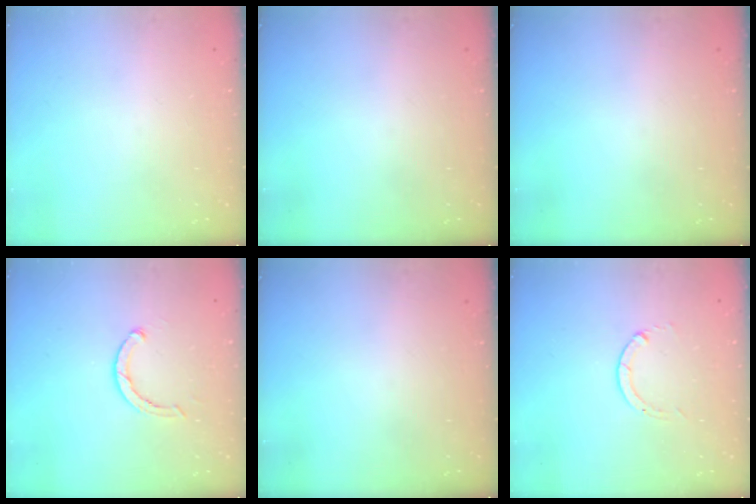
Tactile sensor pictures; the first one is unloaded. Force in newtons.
{"total": 0.0}
{"total": 0.0}
{"total": 3.5, "press": 3.4, "slide": 0.6}
{"total": 0.0}
{"total": 0.6, "press": 0.5, "slide": 0.1}